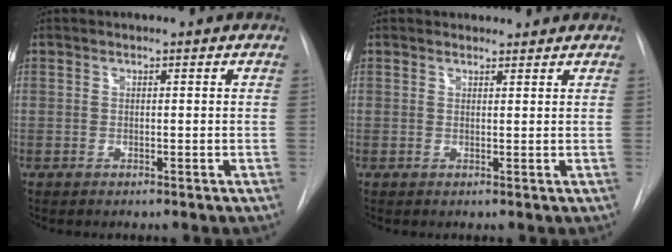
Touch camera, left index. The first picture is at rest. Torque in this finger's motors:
{"motor_torque": [0.05, -0.11, -0.05, 0.00]}